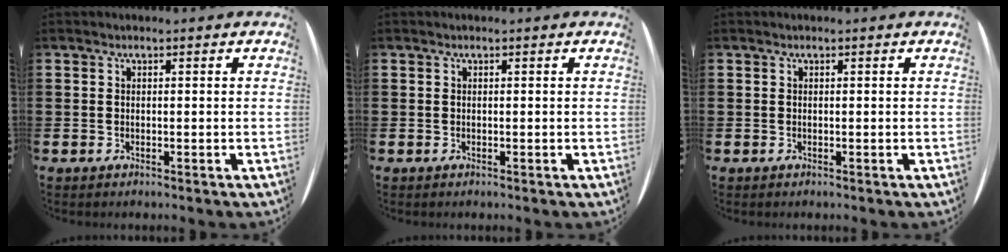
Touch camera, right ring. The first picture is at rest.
{"total": 0.0}
{"total": 0.0}